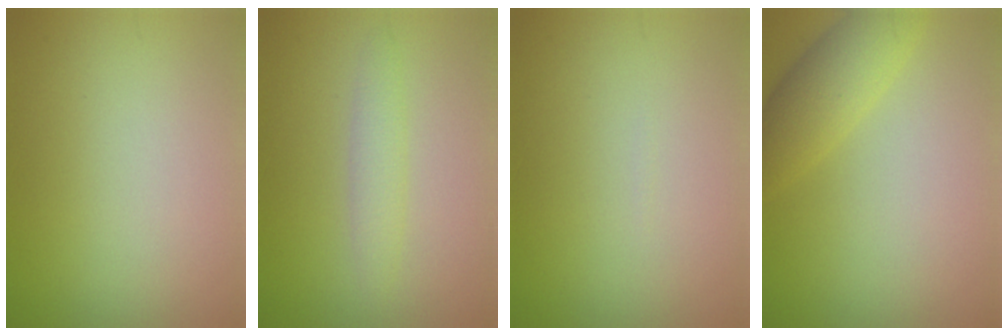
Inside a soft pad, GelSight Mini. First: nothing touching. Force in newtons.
{"total": 1.9, "press": 1.9, "slide": 0.1}
{"total": 0.0}
{"total": 3.5, "press": 3.5, "slide": 0.2}